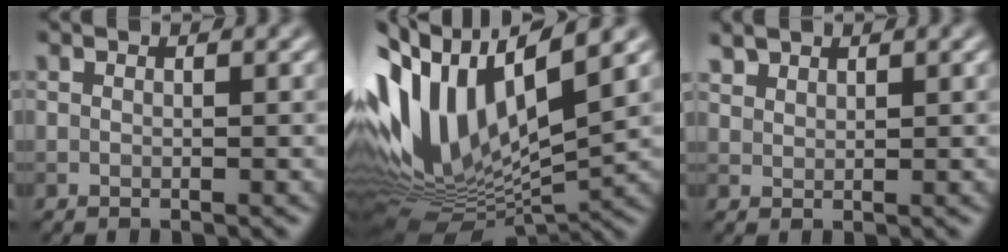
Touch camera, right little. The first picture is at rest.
{"total": 13.7, "force": [2.8, 6.3, 11.9], "torque": [-0.262, 0.001, 0.051]}
{"total": 1.6, "force": [1.5, 0.7, 0.3], "torque": [-0.010, 0.004, 0.034]}